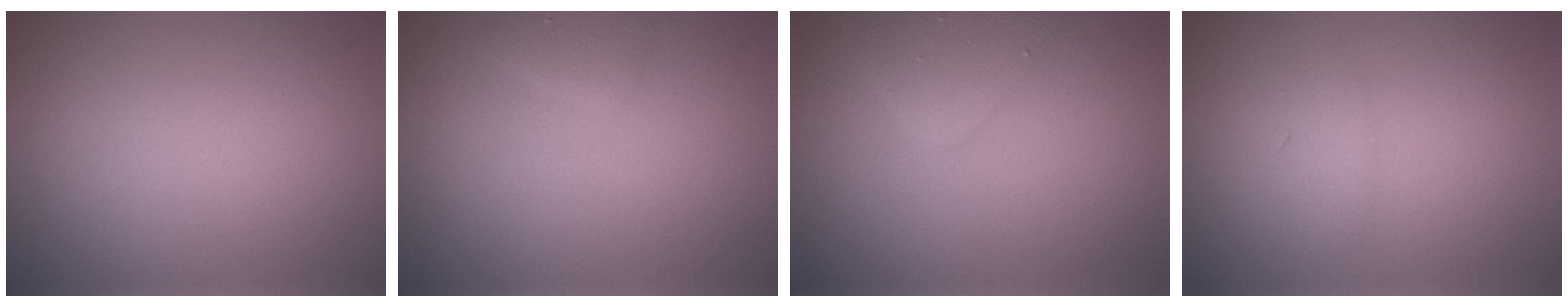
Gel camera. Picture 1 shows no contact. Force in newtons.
{"total": 1.1, "press": 1.1, "slide": 0.0}
{"total": 2.0, "press": 2.0, "slide": 0.1}
{"total": 1.3, "press": 1.3, "slide": 0.1}